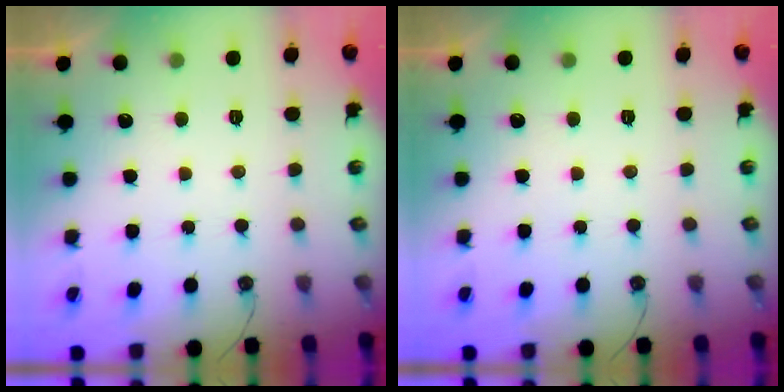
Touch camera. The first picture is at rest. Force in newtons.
{"total": 0.0}